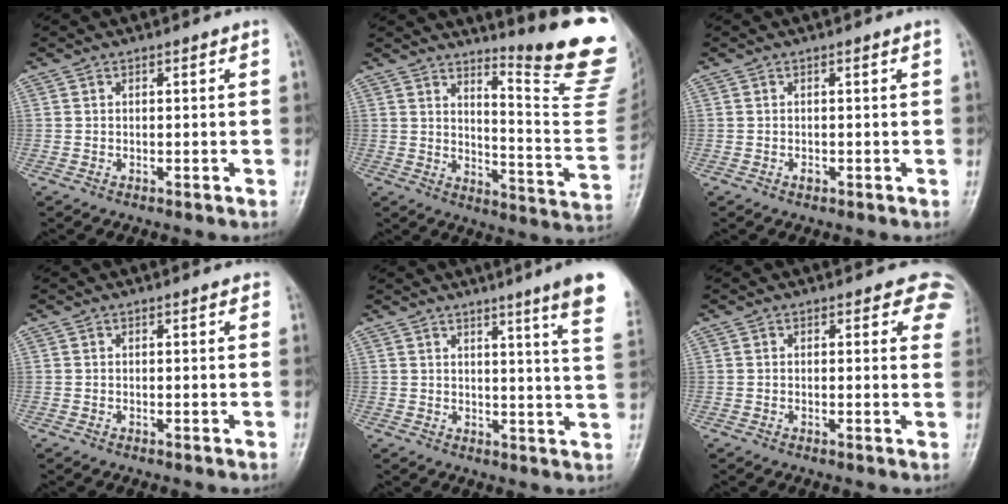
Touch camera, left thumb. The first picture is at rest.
{"total": 19.0, "force": [14.9, 1.3, 11.6], "torque": [-0.130, -0.169, 0.192]}
{"total": 0.7, "force": [-0.2, 0.4, 0.5], "torque": [-0.008, 0.003, -0.002]}
{"total": 0.8, "force": [0.6, 0.3, 0.5], "torque": [-0.008, -0.001, 0.002]}
{"total": 12.2, "force": [7.9, -0.2, 9.3], "torque": [-0.112, -0.038, 0.080]}
{"total": 5.3, "force": [3.8, 2.8, 2.4], "torque": [0.009, -0.014, 0.019]}